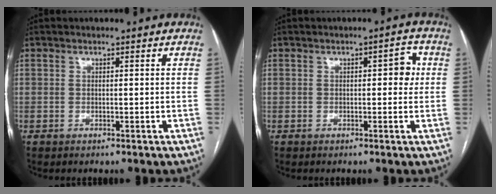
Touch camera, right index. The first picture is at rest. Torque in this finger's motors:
{"motor_torque": [0.28, 0.10, 0.03, 0.02]}